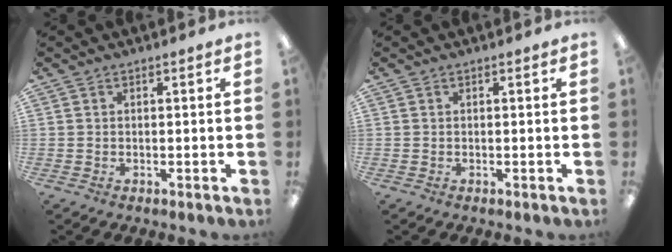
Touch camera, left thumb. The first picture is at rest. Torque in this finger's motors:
{"motor_torque": [-0.05, 0.08, 0.11, -0.11, 0.00]}